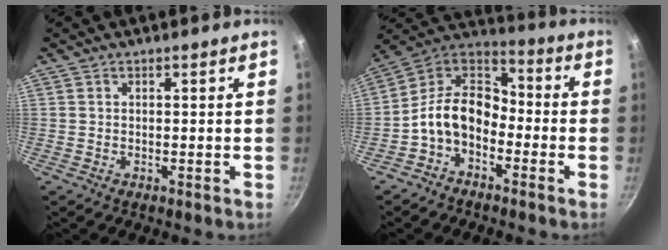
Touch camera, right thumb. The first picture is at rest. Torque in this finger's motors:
{"motor_torque": [2.01, 1.82, 1.16, -0.95, 0.13]}